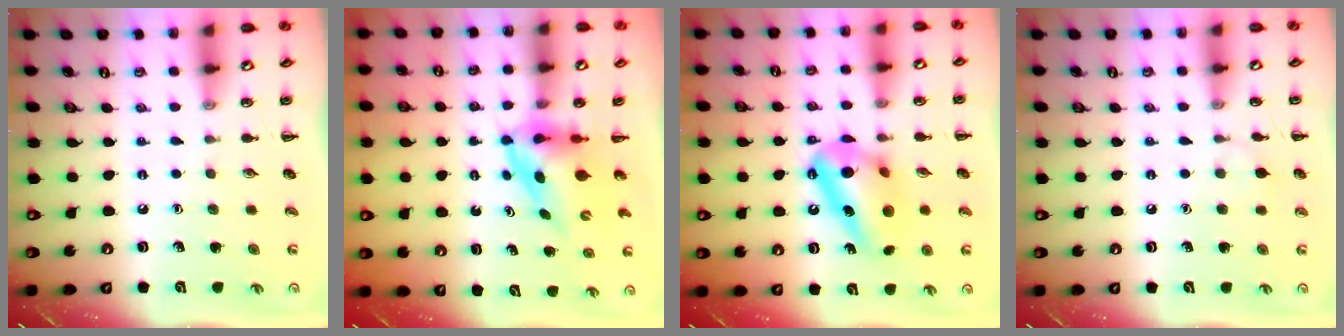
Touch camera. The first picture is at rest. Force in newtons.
{"total": 3.8, "press": 3.7, "slide": 0.6}
{"total": 13.6, "press": 13.6, "slide": 0.3}
{"total": 5.4, "press": 5.1, "slide": 1.6}